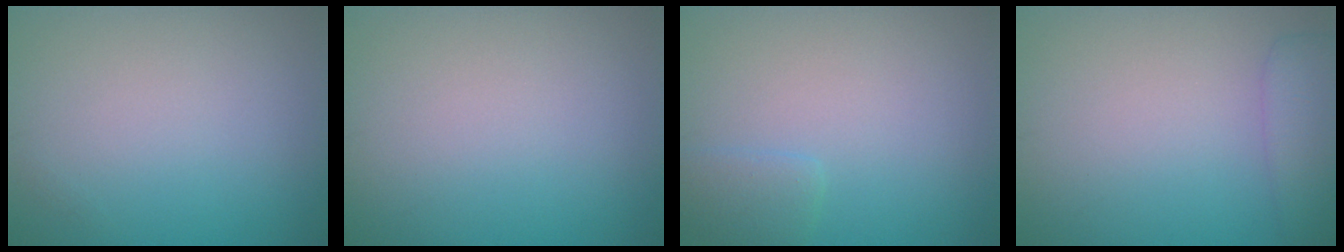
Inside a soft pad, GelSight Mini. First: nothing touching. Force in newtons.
{"total": 0.0}
{"total": 1.4, "press": 1.4, "slide": 0.1}
{"total": 2.8, "press": 2.8, "slide": 0.1}